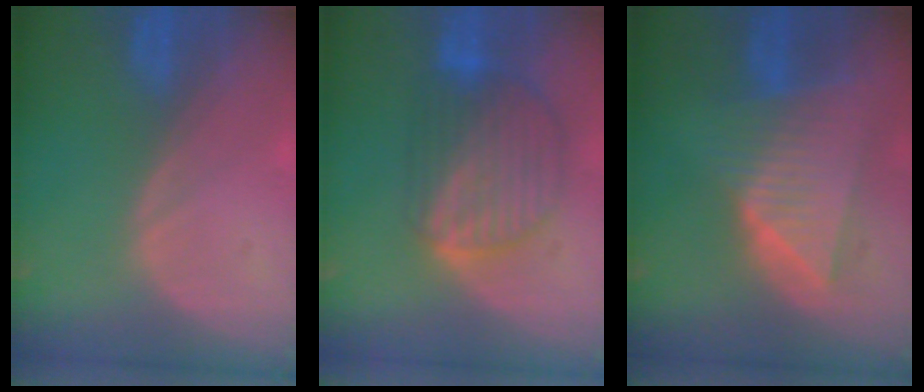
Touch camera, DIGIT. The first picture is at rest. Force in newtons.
{"total": 9.3, "press": 7.9, "slide": 4.9}
{"total": 9.1, "press": 8.1, "slide": 4.1}